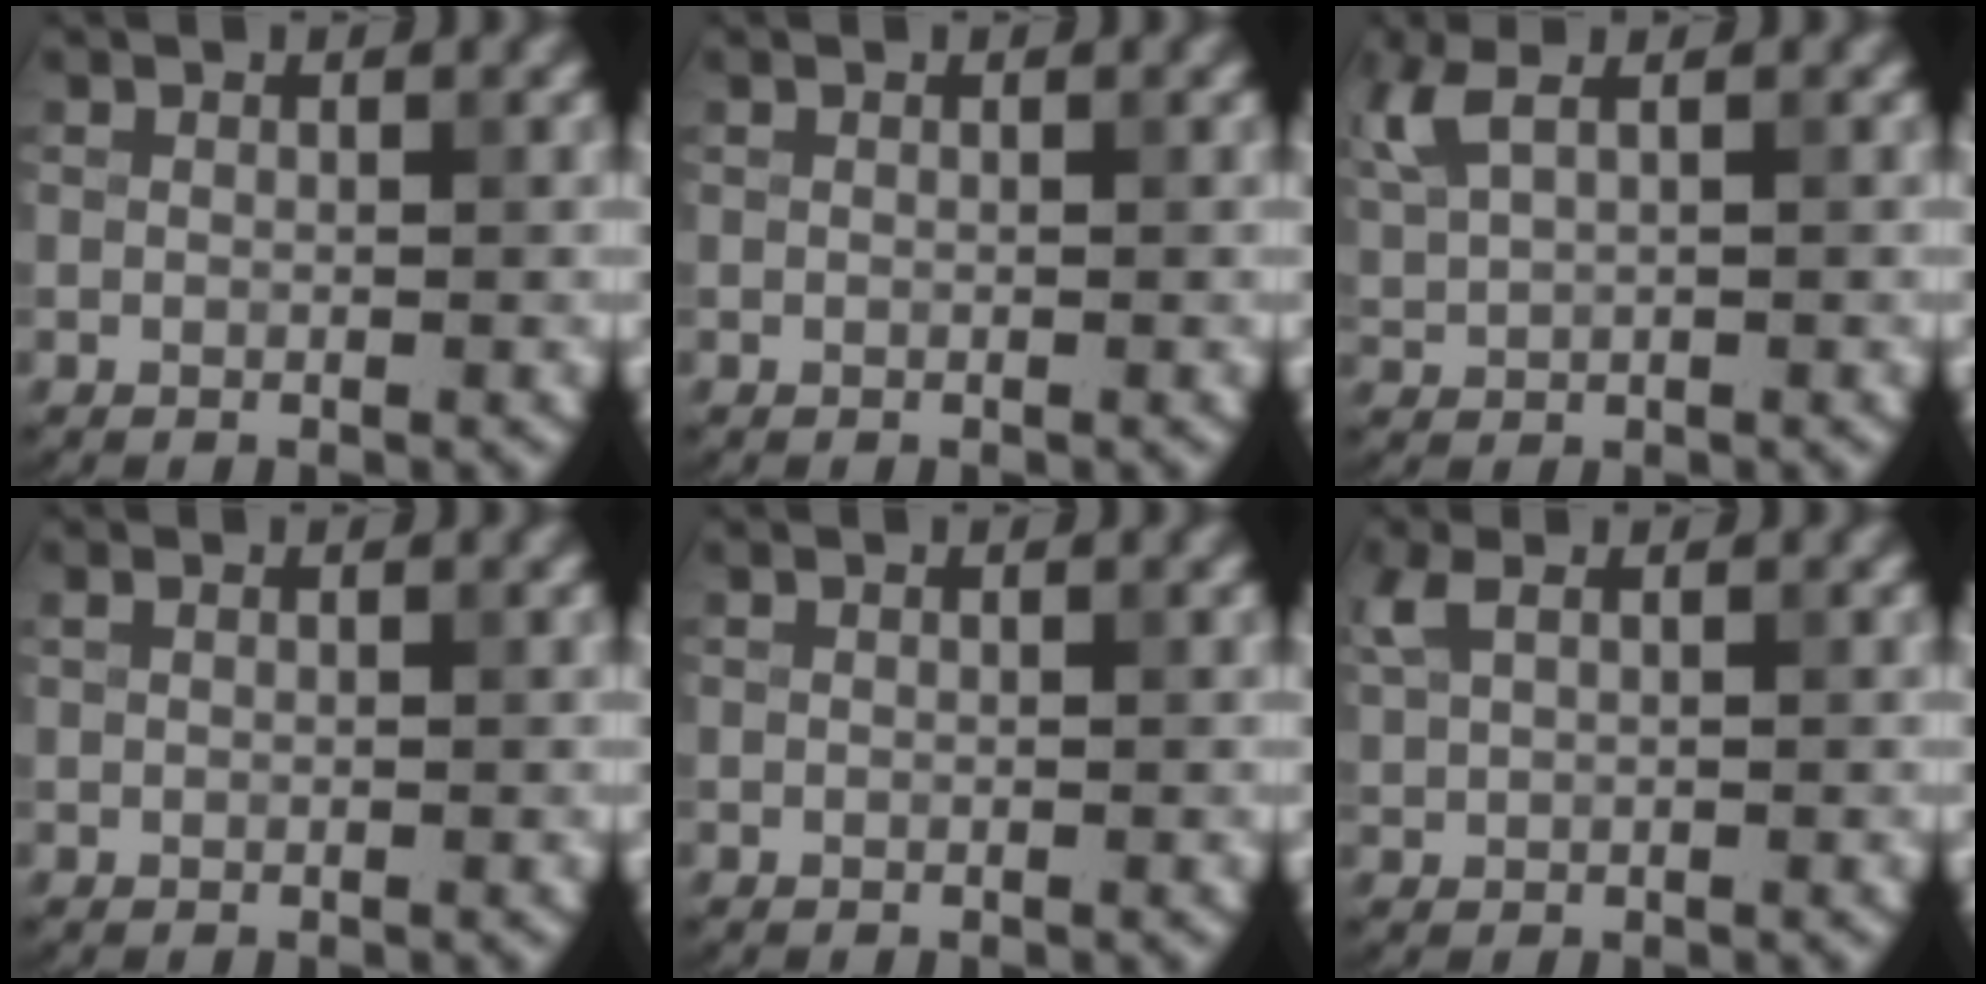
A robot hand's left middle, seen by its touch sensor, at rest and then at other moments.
{"total": 0.0}
{"total": 3.4, "force": [1.8, 1.2, 2.6], "torque": [-0.077, 0.012, 0.044]}
{"total": 0.6, "force": [0.3, 0.3, 0.4], "torque": [-0.010, 0.004, 0.004]}
{"total": 0.0}
{"total": 2.1, "force": [1.2, 0.8, 1.5], "torque": [-0.041, 0.009, 0.025]}